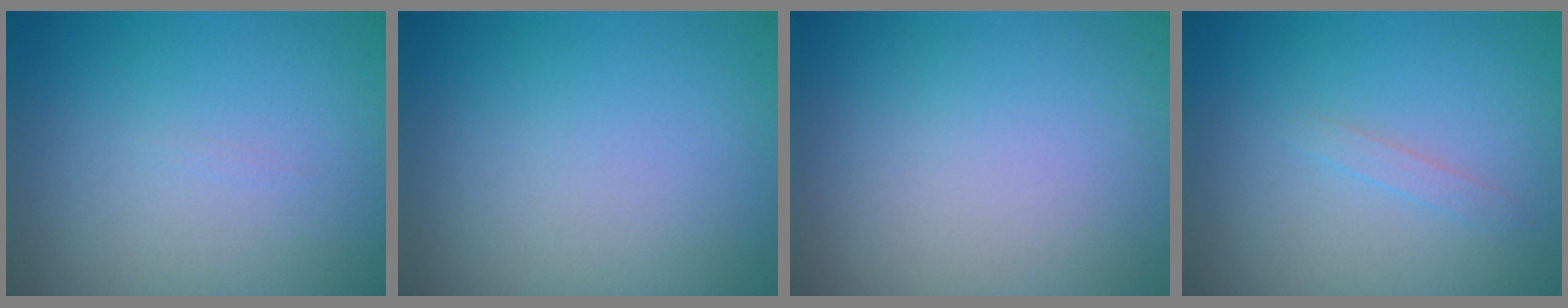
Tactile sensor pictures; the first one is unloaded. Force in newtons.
{"total": 0.0}
{"total": 0.0}
{"total": 0.8, "press": 0.8, "slide": 0.1}